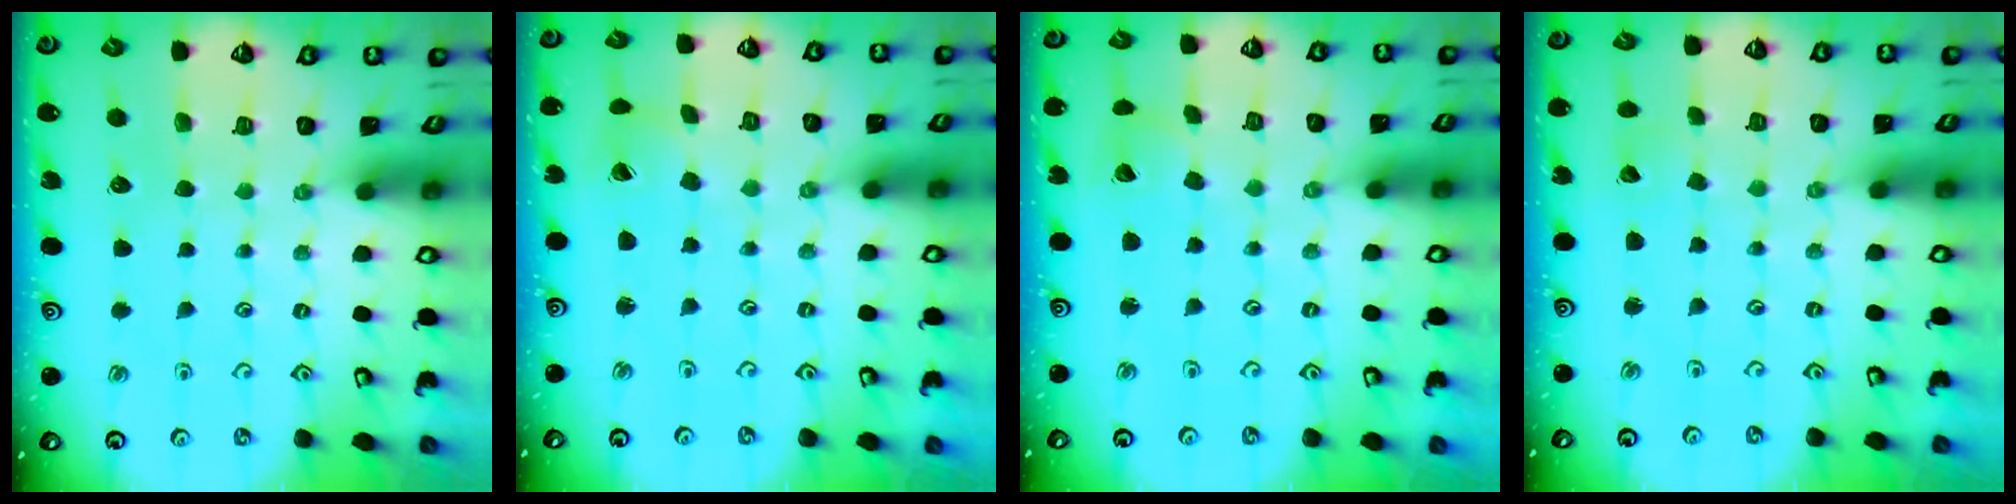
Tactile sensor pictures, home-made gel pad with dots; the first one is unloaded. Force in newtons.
{"total": 2.7, "press": 2.7, "slide": 0.4}
{"total": 3.9, "press": 3.8, "slide": 0.5}
{"total": 1.8, "press": 1.8, "slide": 0.1}